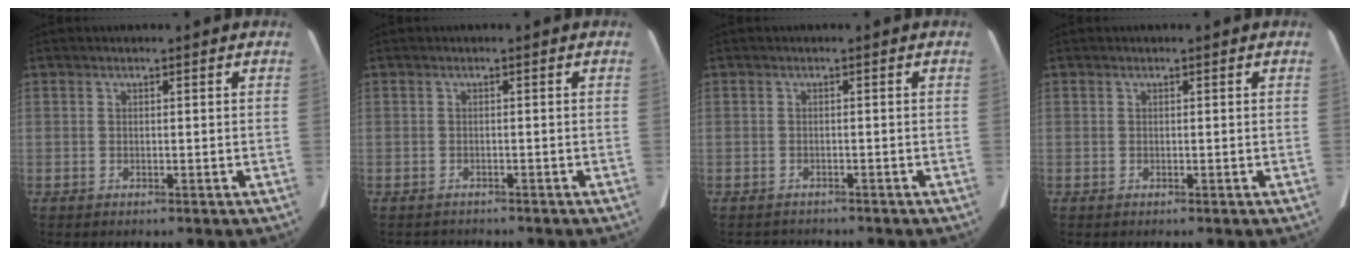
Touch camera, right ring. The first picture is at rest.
{"total": 2.8, "force": [-2.6, 1.0, 0.4], "torque": [-0.007, -0.005, -0.031]}
{"total": 3.4, "force": [-3.2, 1.0, 0.5], "torque": [-0.007, -0.005, -0.040]}
{"total": 0.0}